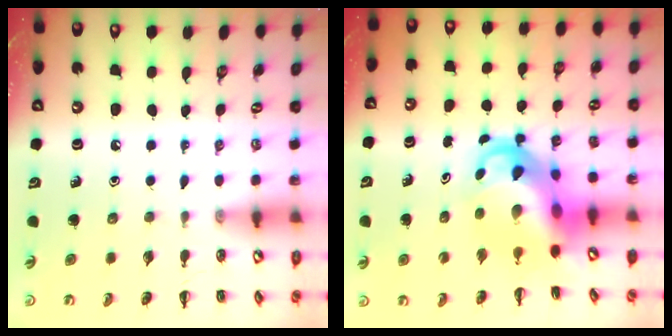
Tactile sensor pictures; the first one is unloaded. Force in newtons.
{"total": 7.7, "press": 7.4, "slide": 2.2}